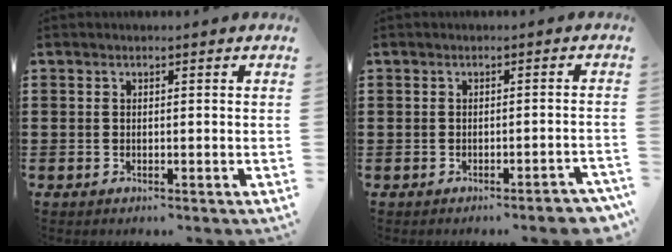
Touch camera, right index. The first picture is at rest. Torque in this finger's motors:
{"motor_torque": [-0.35, 0.37, -0.59, -0.21]}